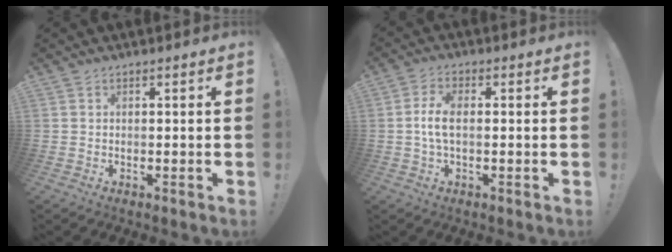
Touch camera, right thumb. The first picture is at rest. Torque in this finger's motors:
{"motor_torque": [-0.35, 0.15, 0.03, 0.16, 0.24]}